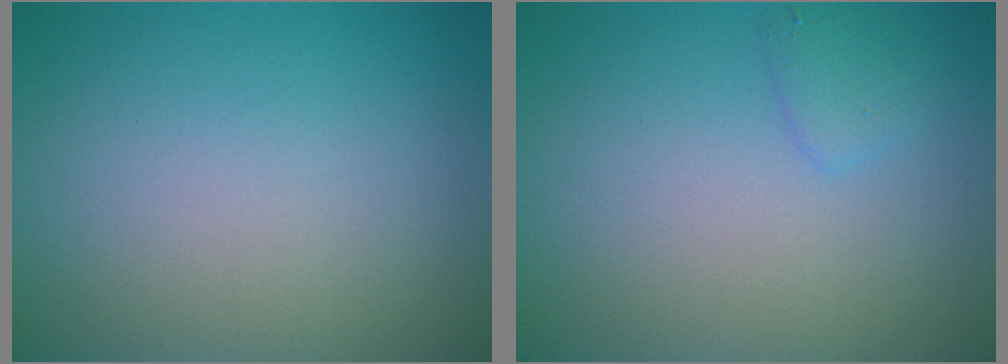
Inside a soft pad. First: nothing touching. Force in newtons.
{"total": 1.2, "press": 1.2, "slide": 0.1}